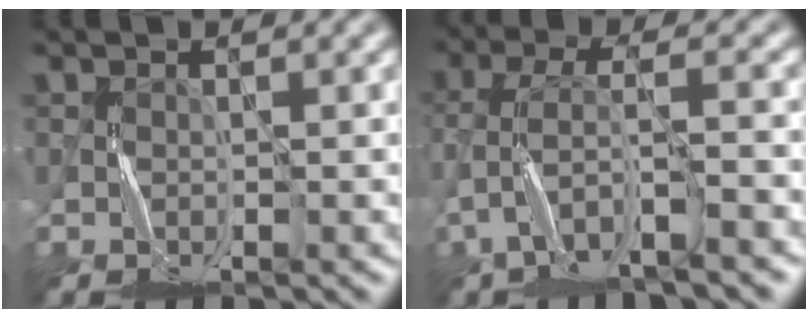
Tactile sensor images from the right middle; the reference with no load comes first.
{"total": 5.0, "force": [-3.1, 1.1, 3.7], "torque": [-0.088, 0.002, -0.064]}